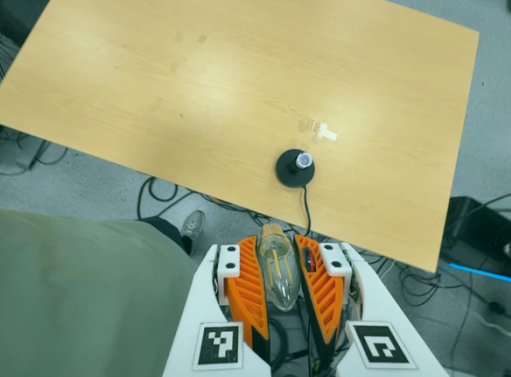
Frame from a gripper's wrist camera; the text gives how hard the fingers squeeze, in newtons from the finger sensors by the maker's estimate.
{"total": 22.2, "left": 23.8, "right": 20.6}